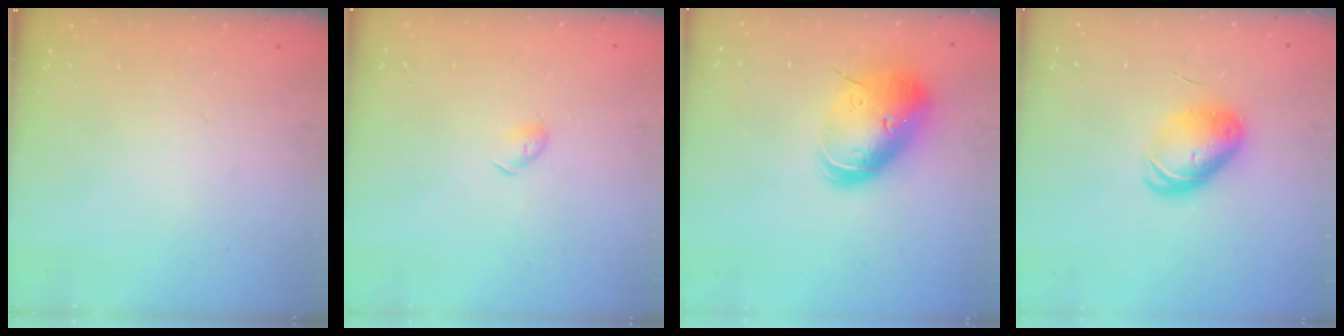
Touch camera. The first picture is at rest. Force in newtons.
{"total": 3.5, "press": 3.4, "slide": 0.6}
{"total": 18.7, "press": 18.5, "slide": 3.0}
{"total": 9.3, "press": 9.2, "slide": 1.3}